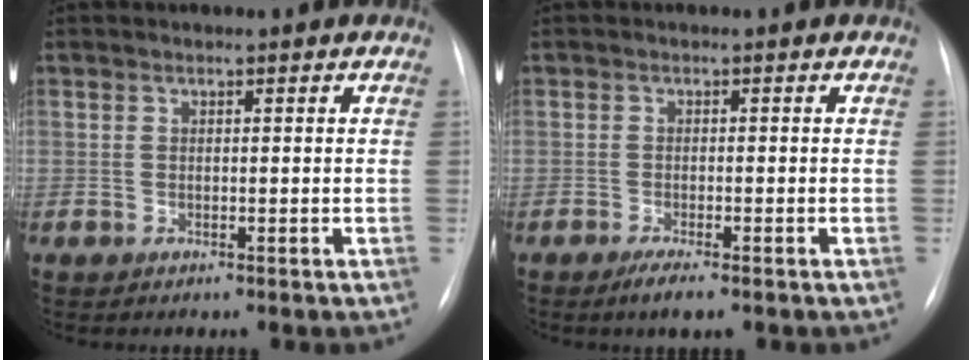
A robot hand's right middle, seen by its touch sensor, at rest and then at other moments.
{"total": 2.7, "force": [-1.8, 0.3, 2.0], "torque": [-0.041, -0.007, -0.032]}